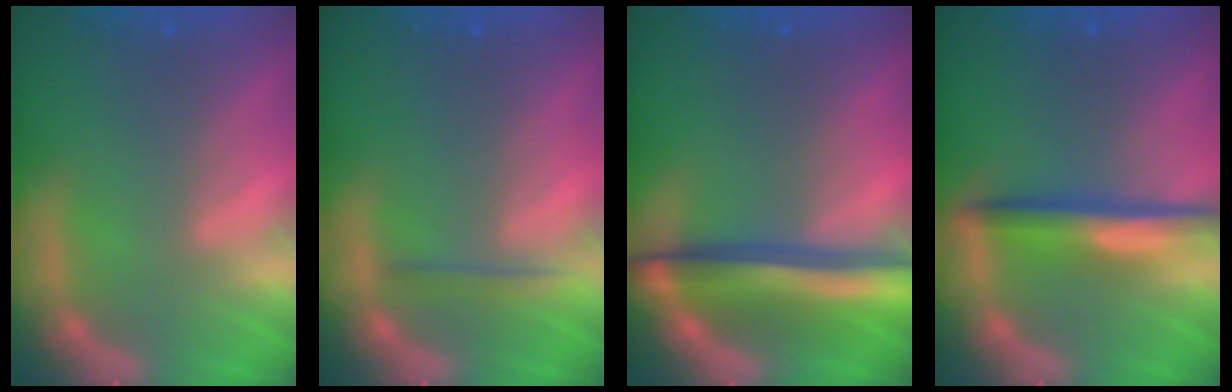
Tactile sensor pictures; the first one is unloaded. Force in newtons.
{"total": 1.4}
{"total": 7.6}
{"total": 4.5}